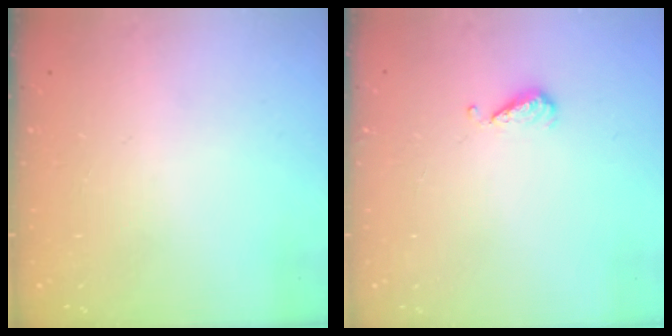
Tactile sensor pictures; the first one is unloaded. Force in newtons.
{"total": 4.8, "press": 4.7, "slide": 0.9}